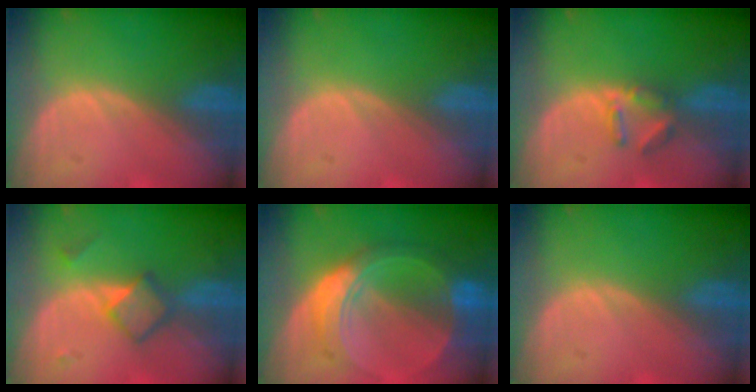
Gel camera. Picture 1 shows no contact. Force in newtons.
{"total": 0.0}
{"total": 3.3, "press": 3.2, "slide": 0.4}
{"total": 4.7, "press": 4.6, "slide": 0.6}
{"total": 8.8, "press": 8.8, "slide": 0.6}
{"total": 0.0}